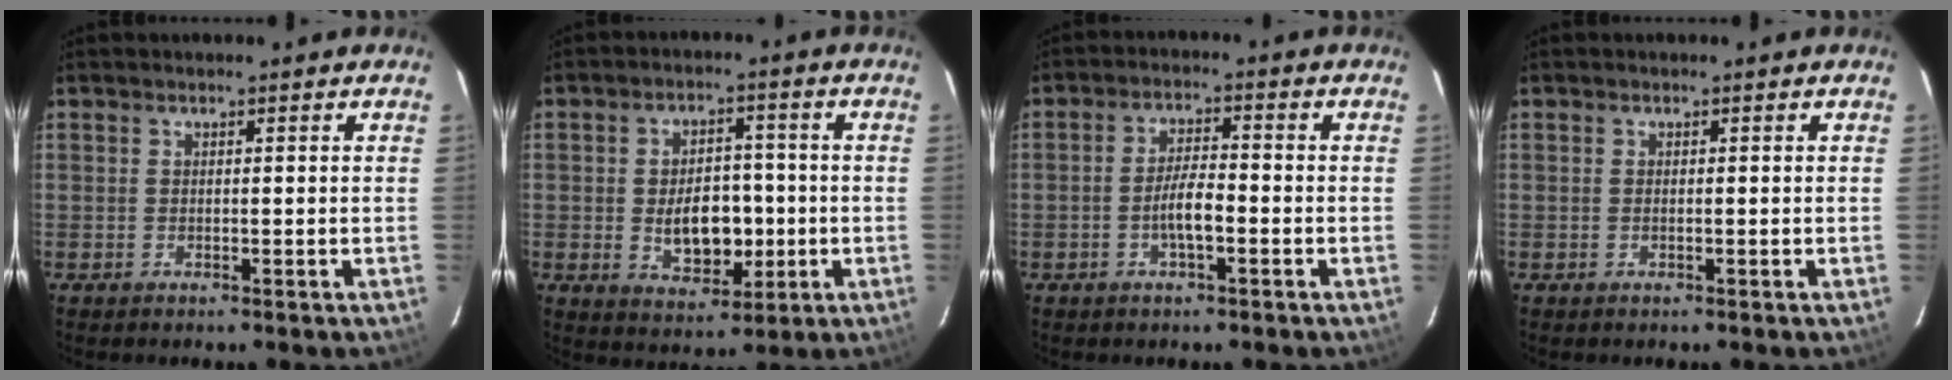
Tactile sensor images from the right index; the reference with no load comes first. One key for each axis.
{"total": 9.1, "fx": -1.2, "fy": 5.9, "fz": 6.9, "tx": -0.125, "ty": 0.006, "tz": -0.003}
{"total": 4.7, "fx": -1.8, "fy": 1.2, "fz": 4.2, "tx": -0.083, "ty": 0.003, "tz": -0.031}
{"total": 0.0}